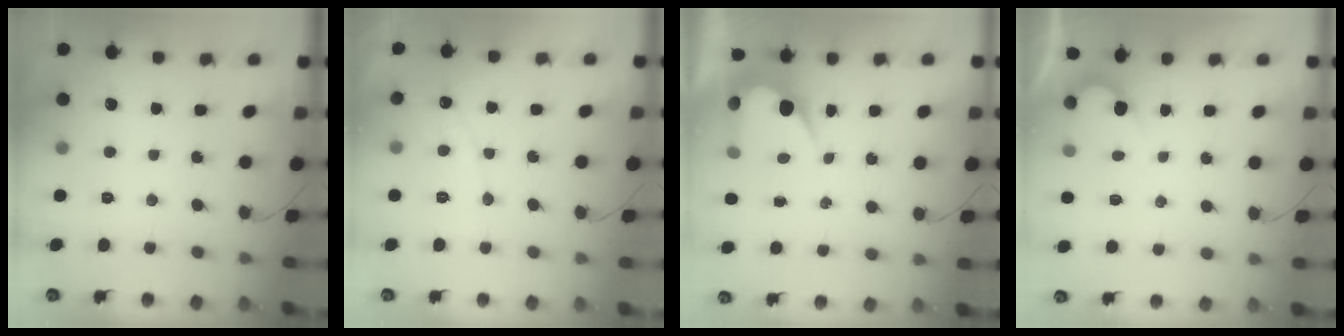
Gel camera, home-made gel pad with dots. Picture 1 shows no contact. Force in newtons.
{"total": 5.8, "press": 5.8, "slide": 0.5}
{"total": 5.3, "press": 5.3, "slide": 0.3}
{"total": 2.1, "press": 2.1, "slide": 0.1}